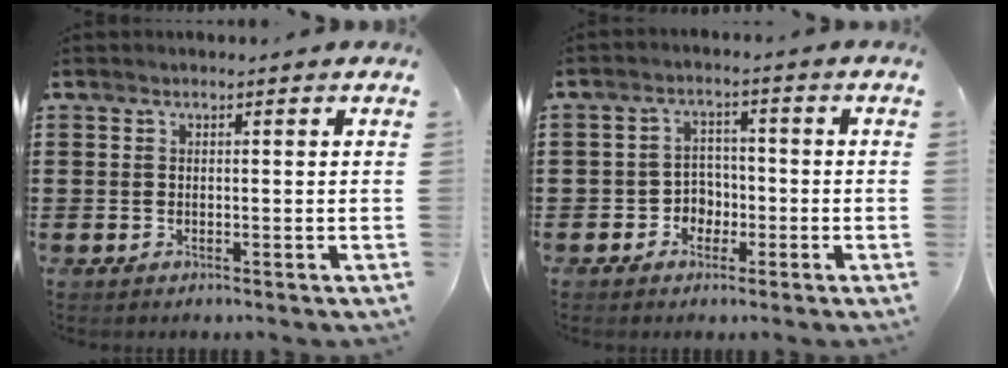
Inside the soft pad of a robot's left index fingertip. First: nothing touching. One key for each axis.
{"total": 3.3, "fx": -1.9, "fy": 2.5, "fz": 1.1, "tx": -0.030, "ty": 0.006, "tz": -0.042}